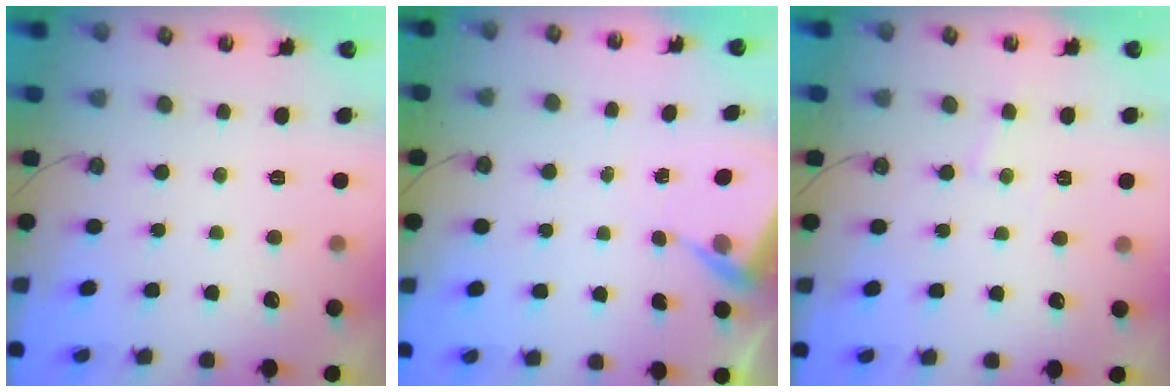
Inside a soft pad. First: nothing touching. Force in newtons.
{"total": 4.9, "press": 4.9, "slide": 0.1}
{"total": 4.0, "press": 3.9, "slide": 0.6}